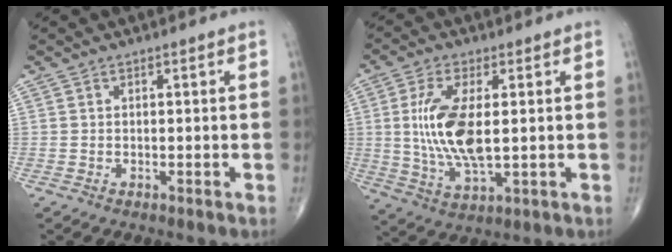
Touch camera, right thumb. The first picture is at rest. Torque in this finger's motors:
{"motor_torque": [0.46, 1.47, 1.54, 0.28, 0.48]}